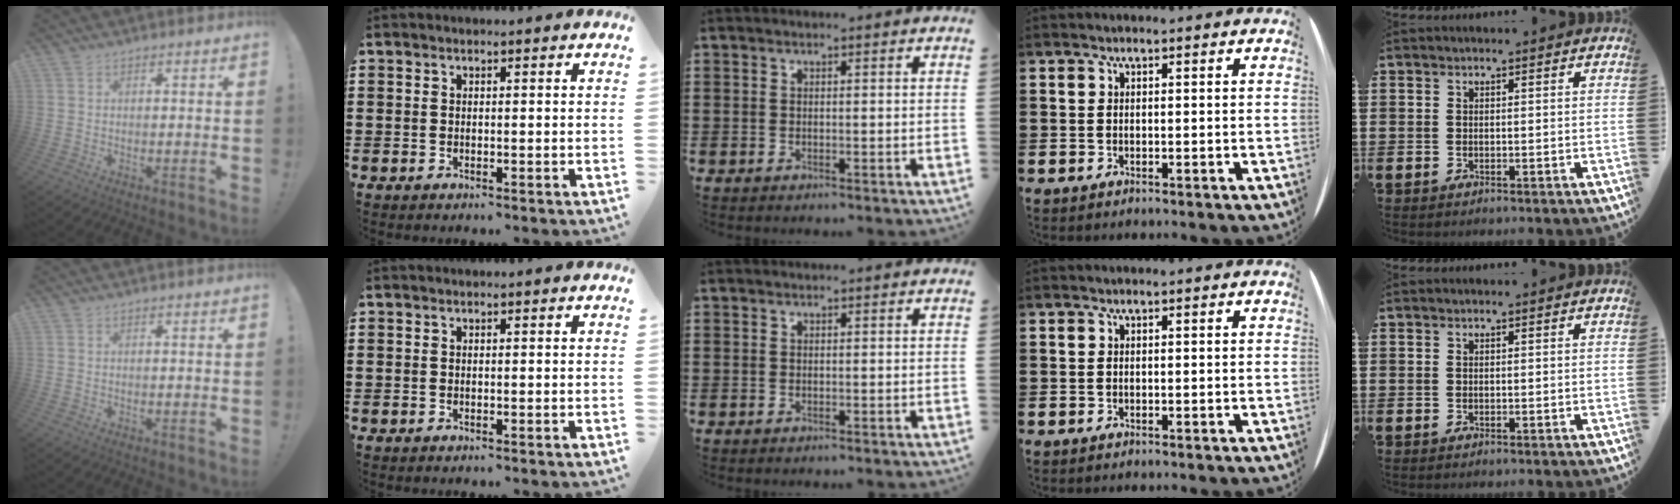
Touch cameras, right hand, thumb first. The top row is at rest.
{}